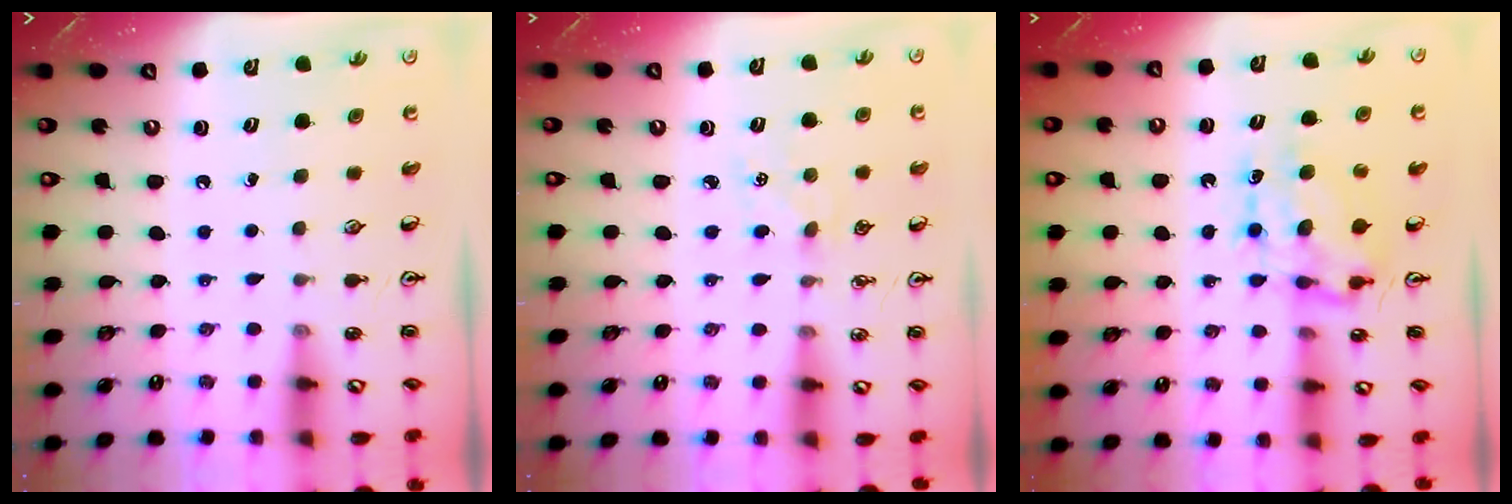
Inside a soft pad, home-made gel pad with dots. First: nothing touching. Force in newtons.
{"total": 4.5, "press": 4.4, "slide": 0.5}
{"total": 7.3, "press": 7.3, "slide": 0.7}